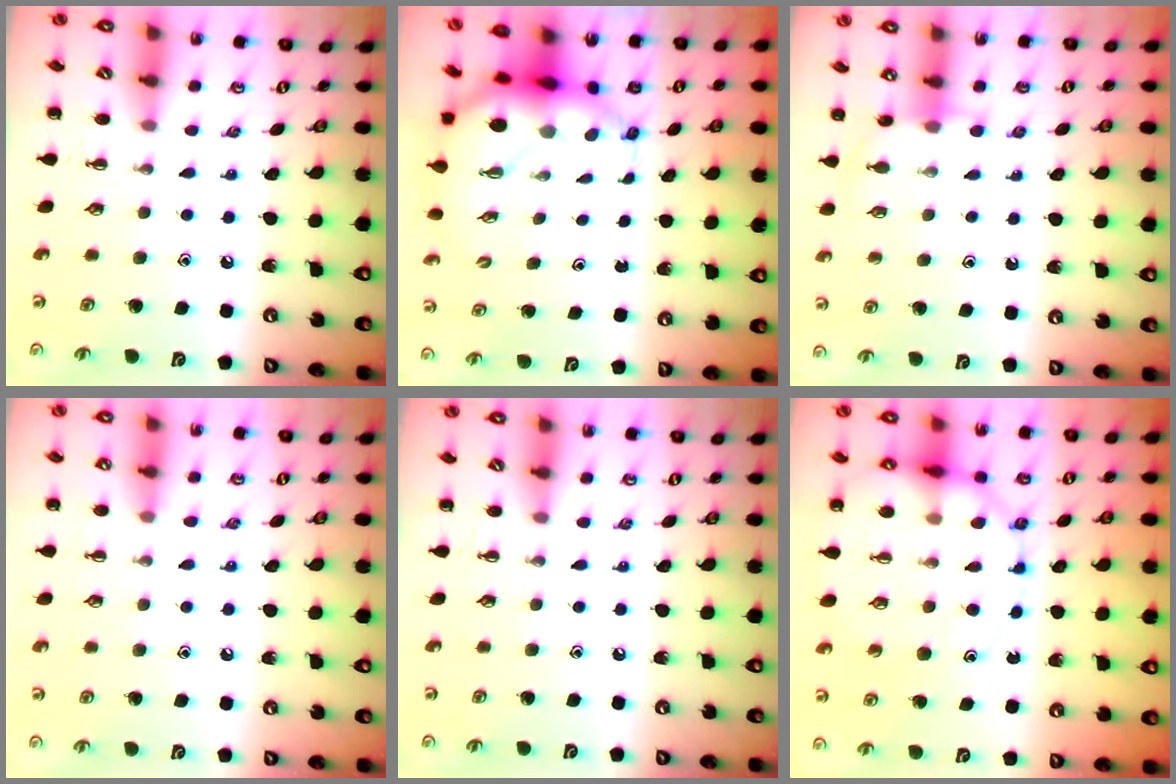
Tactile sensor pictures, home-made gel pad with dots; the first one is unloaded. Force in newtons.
{"total": 7.4, "press": 7.1, "slide": 2.3}
{"total": 6.3, "press": 6.2, "slide": 1.4}
{"total": 7.0, "press": 6.6, "slide": 2.4}
{"total": 0.0}
{"total": 17.9, "press": 17.8, "slide": 2.2}